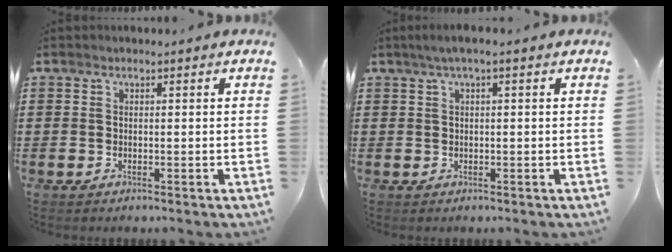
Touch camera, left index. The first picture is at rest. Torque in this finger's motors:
{"motor_torque": [0.62, -0.67, 0.28, 0.09]}